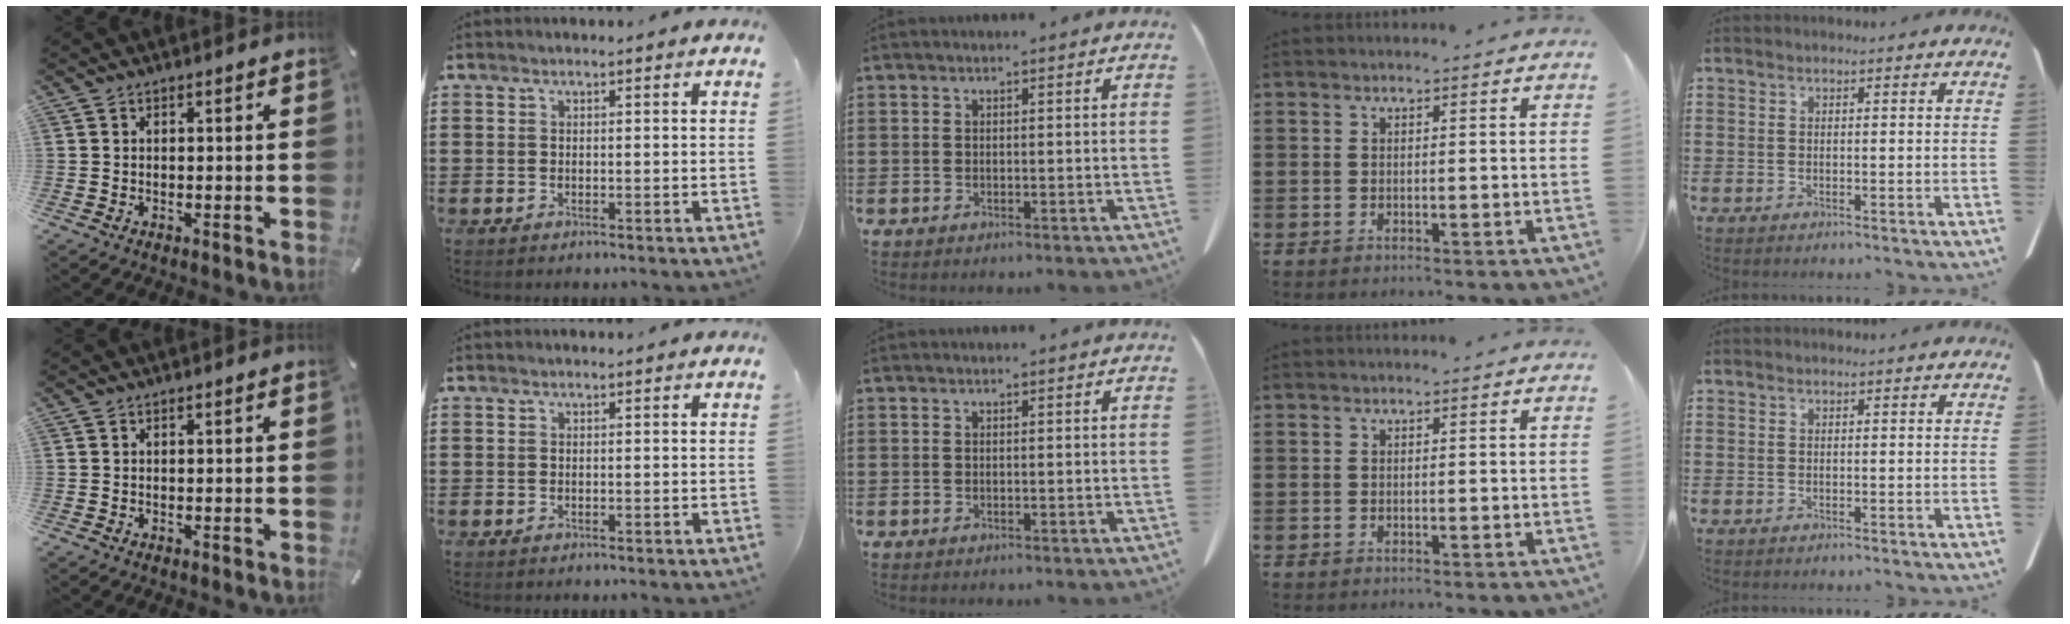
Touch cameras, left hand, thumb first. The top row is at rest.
{}